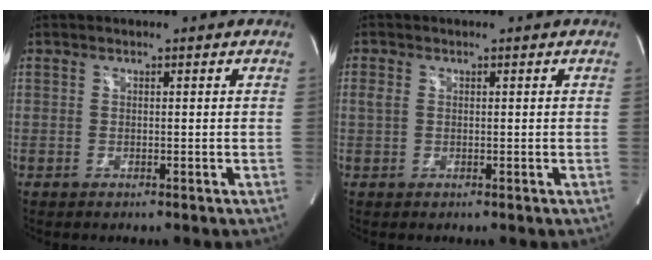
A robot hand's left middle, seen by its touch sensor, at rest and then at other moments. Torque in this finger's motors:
{"motor_torque": [0.04, -0.28, 0.14, 0.03]}